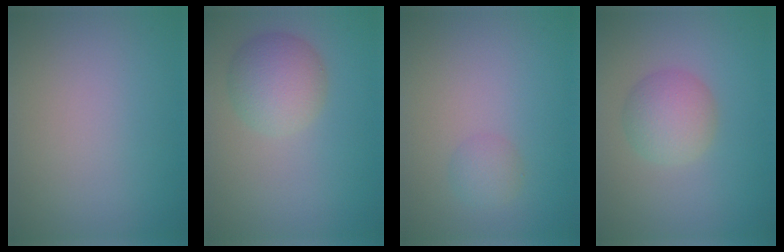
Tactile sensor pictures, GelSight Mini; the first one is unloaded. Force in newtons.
{"total": 4.0, "press": 4.0, "slide": 0.2}
{"total": 1.4, "press": 1.4, "slide": 0.0}
{"total": 3.4, "press": 3.4, "slide": 0.1}